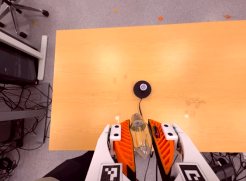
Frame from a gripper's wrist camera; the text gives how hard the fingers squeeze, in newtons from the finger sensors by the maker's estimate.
{"total": 20.3, "left": 22.0, "right": 18.6}